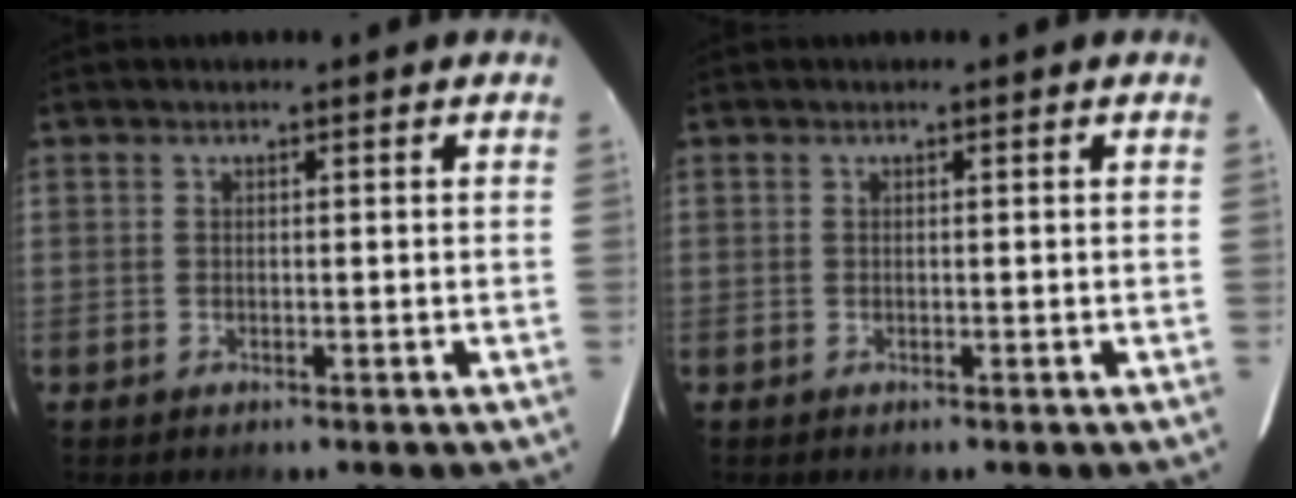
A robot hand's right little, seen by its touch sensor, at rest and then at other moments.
{"total": 0.0}